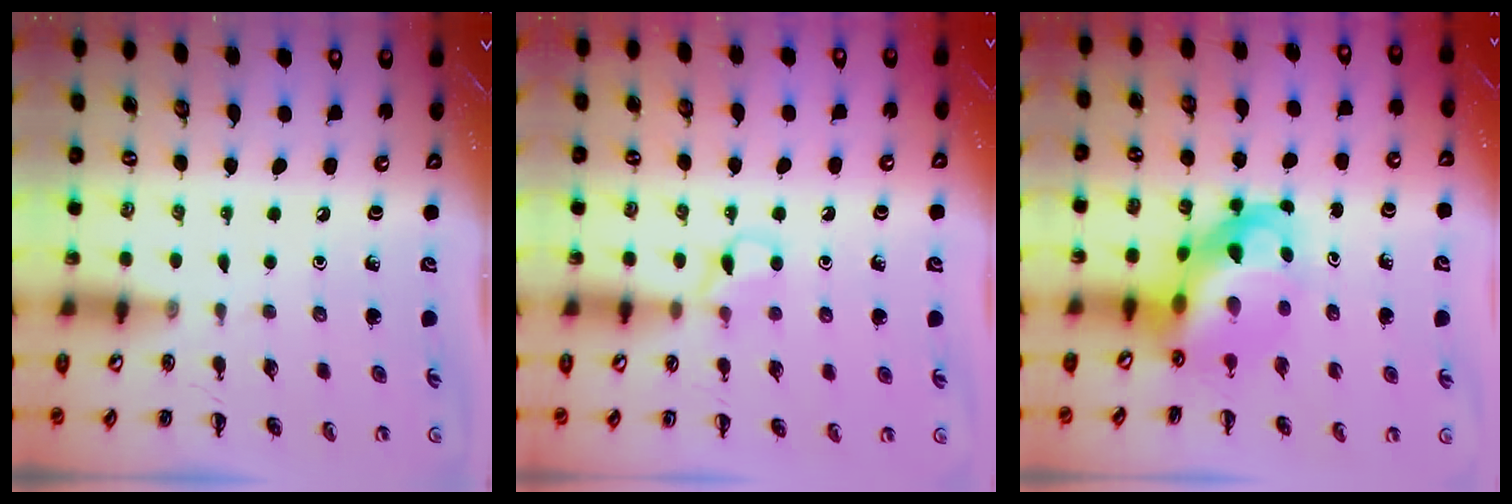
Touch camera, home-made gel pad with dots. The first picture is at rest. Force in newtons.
{"total": 4.8, "press": 4.6, "slide": 1.6}
{"total": 8.2, "press": 7.9, "slide": 2.3}